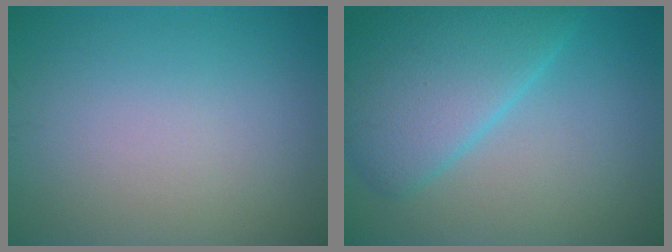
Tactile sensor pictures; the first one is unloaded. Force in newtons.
{"total": 7.2, "press": 7.2, "slide": 0.3}